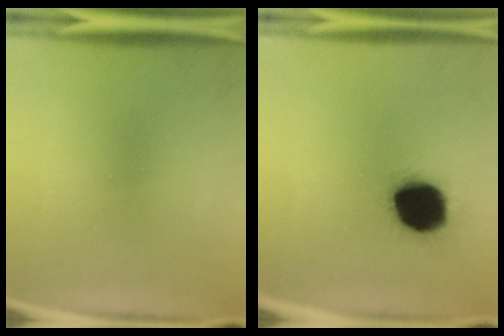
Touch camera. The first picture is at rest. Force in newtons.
{"total": 18.9}